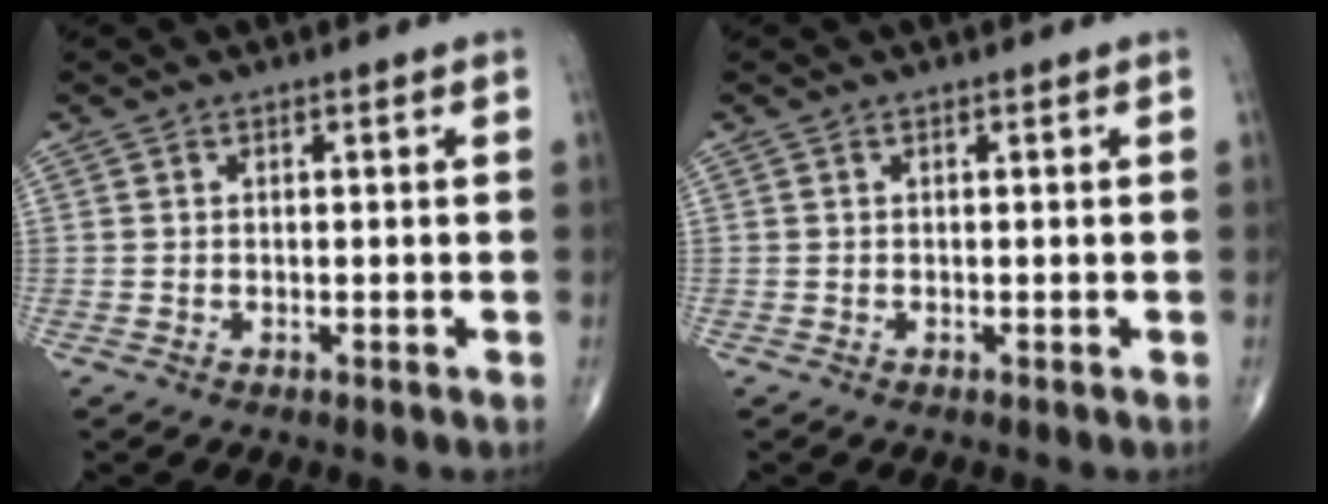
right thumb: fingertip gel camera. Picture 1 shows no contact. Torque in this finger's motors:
{"motor_torque": [0.65, -0.16, -0.14, -0.12, 0.00]}